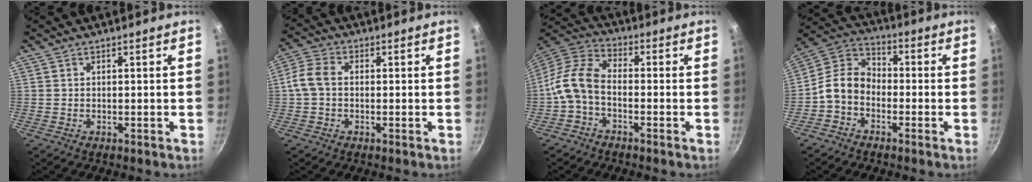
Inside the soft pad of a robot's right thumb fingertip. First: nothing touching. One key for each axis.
{"total": 5.5, "fx": -0.1, "fy": 3.9, "fz": 3.8, "tx": -0.081, "ty": 0.016, "tz": -0.010}
{"total": 10.3, "fx": -2.4, "fy": 6.3, "fz": 7.8, "tx": -0.164, "ty": 0.037, "tz": -0.062}
{"total": 9.2, "fx": -2.8, "fy": 7.1, "fz": 5.3, "tx": -0.088, "ty": 0.042, "tz": -0.069}